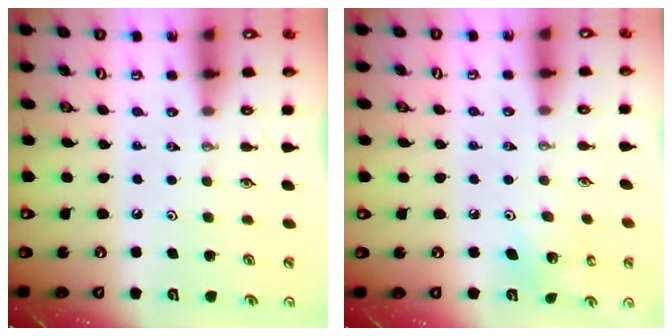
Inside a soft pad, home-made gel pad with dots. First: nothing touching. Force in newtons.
{"total": 4.8, "press": 4.8, "slide": 0.2}